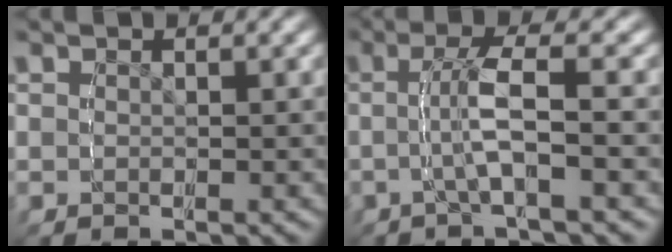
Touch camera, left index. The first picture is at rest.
{"total": 3.3, "force": [0.0, -0.1, 3.3], "torque": [-0.065, 0.013, -0.006]}